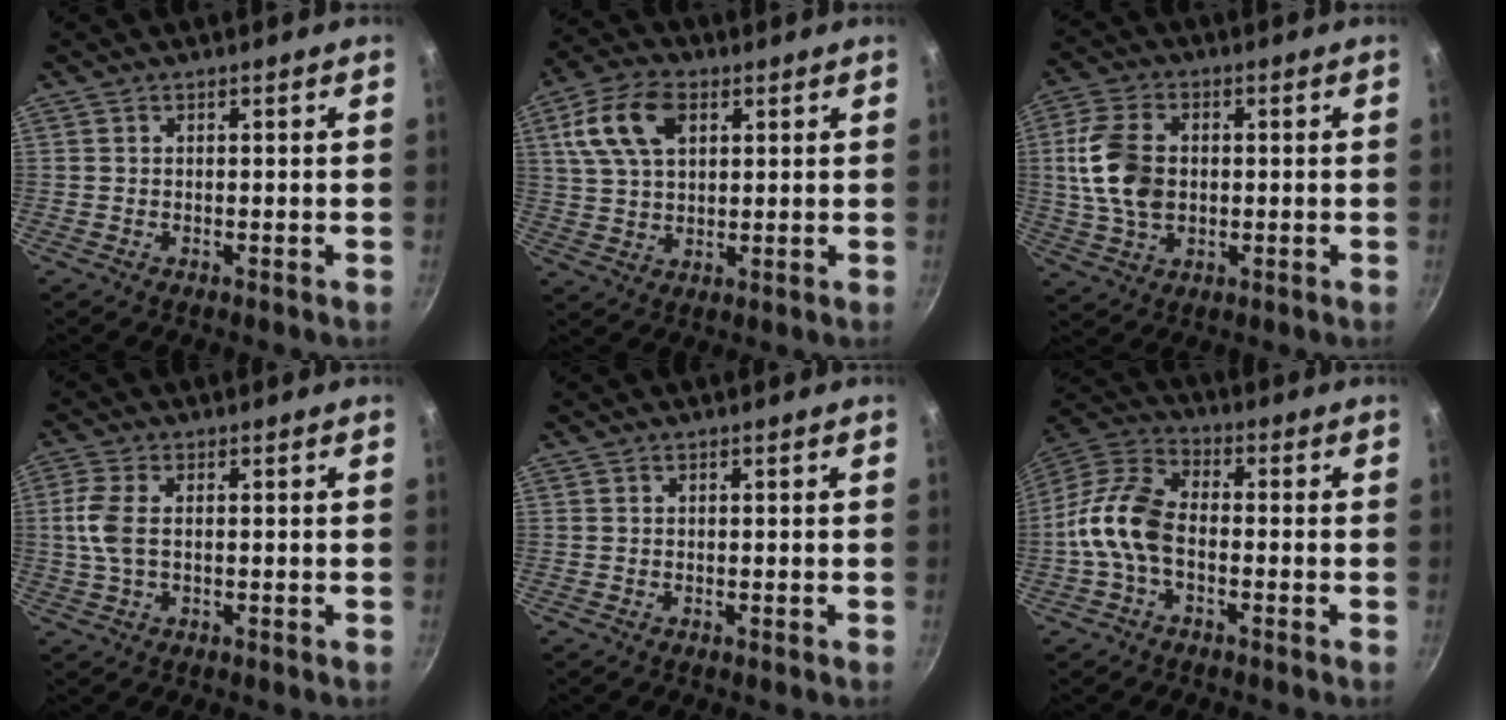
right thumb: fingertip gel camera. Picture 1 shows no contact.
{"total": 12.1, "force": [4.2, 7.5, 8.5], "torque": [-0.150, 0.005, 0.073]}
{"total": 11.9, "force": [0.6, 8.0, 8.8], "torque": [-0.162, 0.009, 0.007]}
{"total": 5.6, "force": [0.3, 3.0, 4.7], "torque": [-0.110, 0.007, 0.002]}
{"total": 0.0}
{"total": 10.9, "force": [-2.7, 6.7, 8.2], "torque": [-0.155, 0.041, -0.071]}